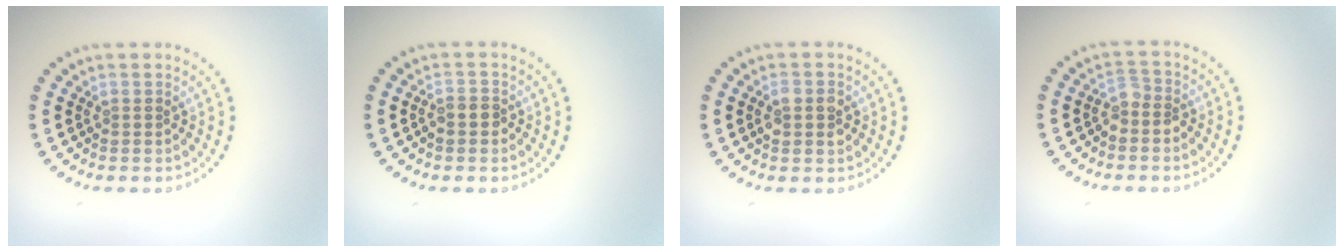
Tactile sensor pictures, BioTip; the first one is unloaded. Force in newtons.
{"total": 1.6, "press": 1.5, "slide": 0.7}
{"total": 2.4, "press": 2.4, "slide": 0.2}
{"total": 1.6, "press": 1.3, "slide": 1.0}